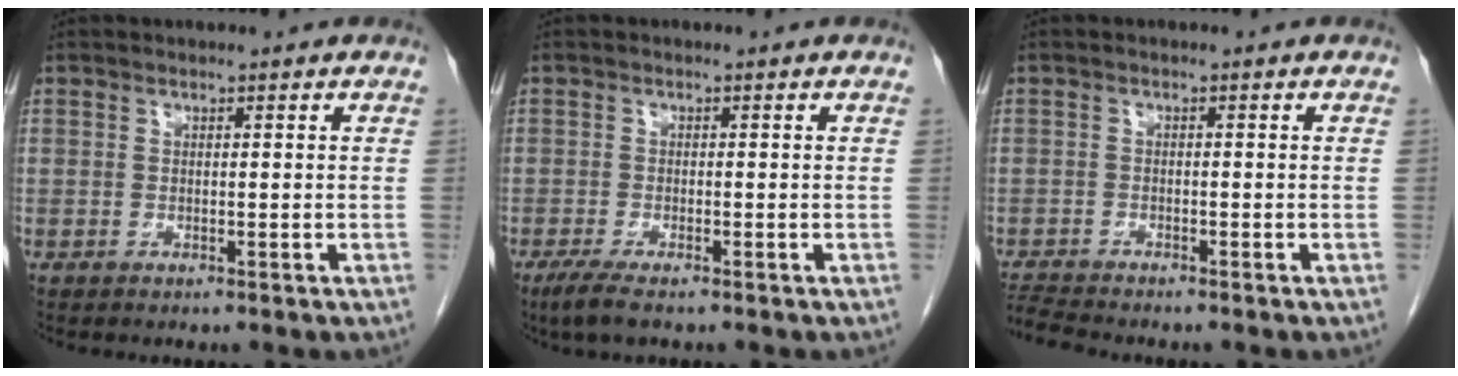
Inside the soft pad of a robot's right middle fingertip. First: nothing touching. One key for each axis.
{"total": 3.2, "fx": -2.3, "fy": 0.4, "fz": 2.3, "tx": -0.050, "ty": -0.011, "tz": -0.042}
{"total": 3.3, "fx": -3.2, "fy": -0.7, "fz": 0.4, "tx": -0.013, "ty": -0.020, "tz": -0.062}